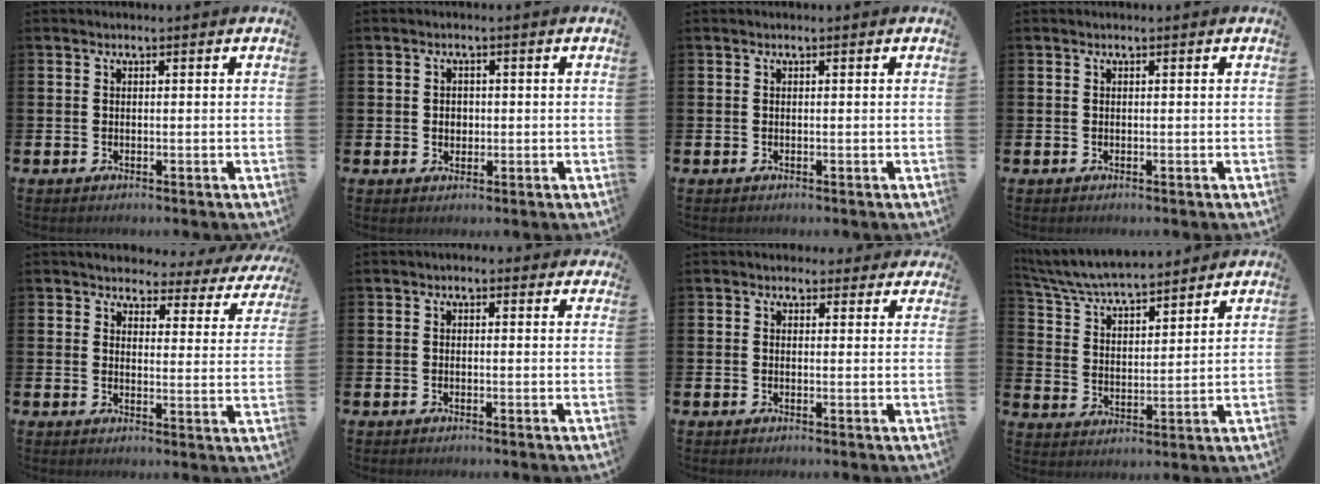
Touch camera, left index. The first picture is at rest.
{"total": 1.7, "force": [0.1, 1.5, 0.8], "torque": [0.002, 0.002, -0.004]}
{"total": 0.0}
{"total": 0.0}
{"total": 3.1, "force": [2.8, 1.3, 0.3], "torque": [-0.018, -0.027, 0.041]}
{"total": 0.6, "force": [0.1, 0.6, 0.3], "torque": [0.001, 0.005, -0.002]}
{"total": 2.2, "force": [1.9, 1.2, 0.0], "torque": [0.016, -0.005, 0.028]}
{"total": 6.6, "force": [6.4, 0.7, 1.5], "torque": [-0.060, -0.044, 0.111]}